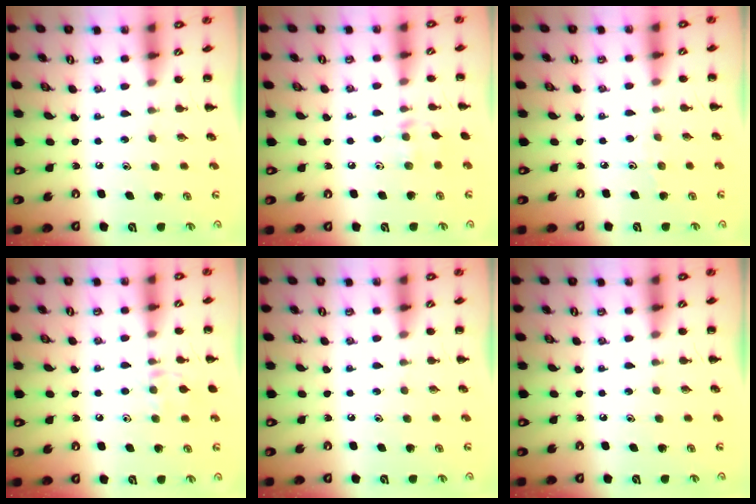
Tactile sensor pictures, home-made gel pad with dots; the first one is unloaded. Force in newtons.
{"total": 6.6, "press": 6.4, "slide": 1.6}
{"total": 2.9, "press": 2.7, "slide": 1.2}
{"total": 8.0, "press": 7.9, "slide": 1.4}
{"total": 0.0}
{"total": 0.0}